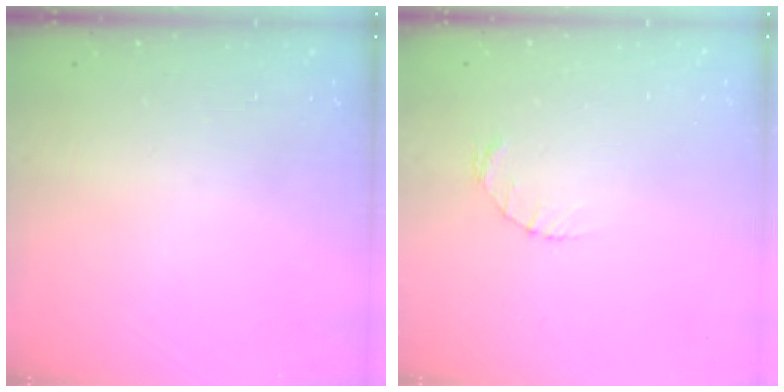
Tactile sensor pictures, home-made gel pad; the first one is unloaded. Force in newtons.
{"total": 1.2, "press": 1.1, "slide": 0.2}